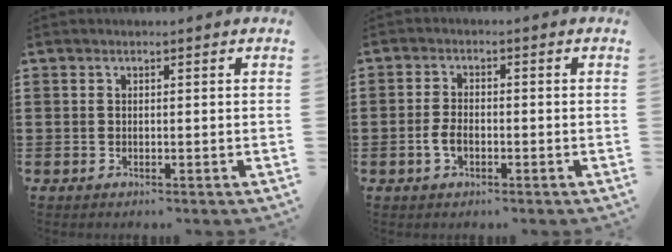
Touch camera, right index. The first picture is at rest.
{"total": 2.9, "force": [-1.0, 1.5, 2.3], "torque": [-0.059, -0.004, -0.023]}